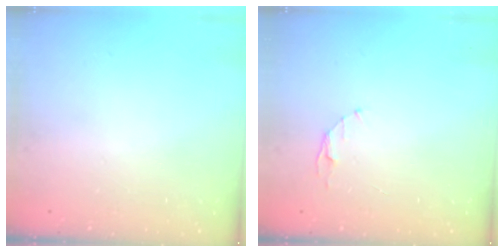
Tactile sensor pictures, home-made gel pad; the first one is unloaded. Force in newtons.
{"total": 3.2, "press": 3.2, "slide": 0.4}